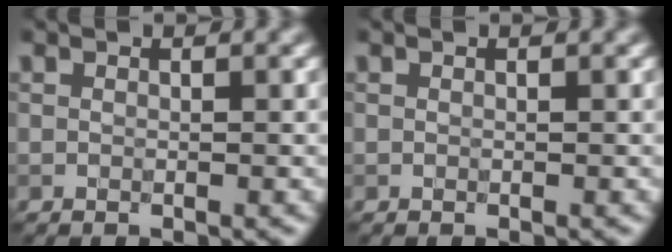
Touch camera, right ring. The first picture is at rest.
{"total": 0.0}